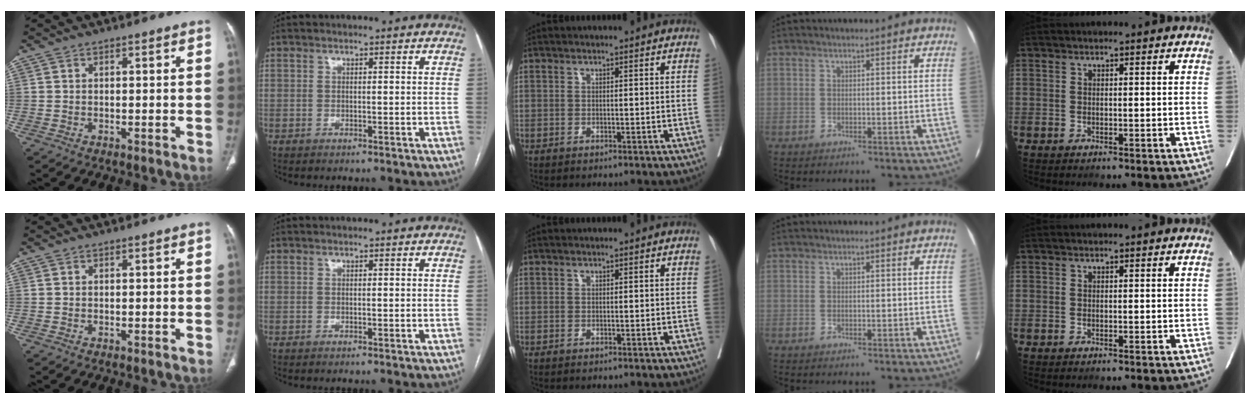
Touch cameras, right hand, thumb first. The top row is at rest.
{}